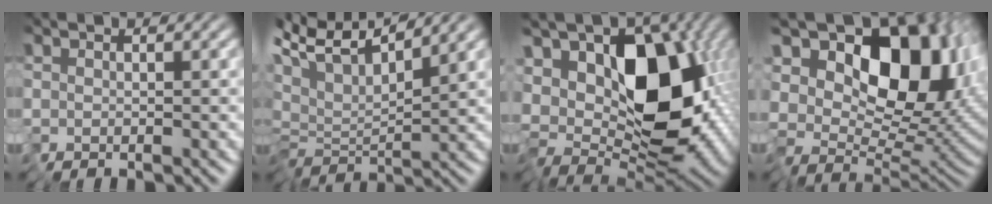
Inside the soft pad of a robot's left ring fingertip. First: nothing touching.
{"total": 5.2, "force": [3.7, 0.5, 3.6], "torque": [-0.080, 0.012, 0.062]}
{"total": 13.7, "force": [2.5, 8.0, 10.9], "torque": [-0.155, 0.007, 0.042]}
{"total": 16.3, "force": [7.4, 8.9, 11.4], "torque": [-0.194, 0.024, 0.131]}